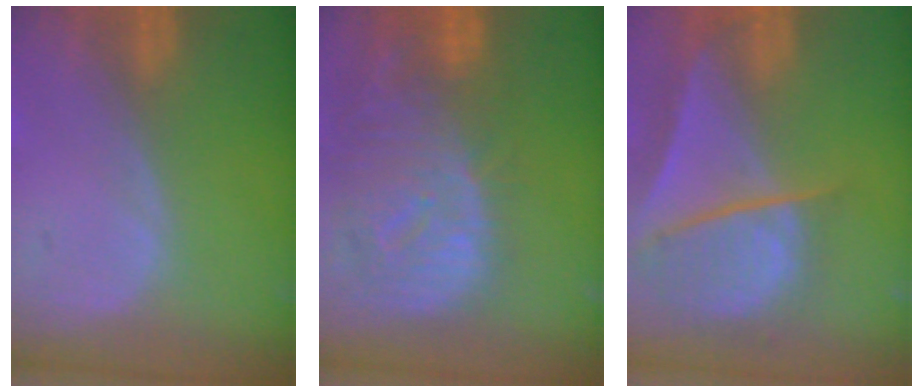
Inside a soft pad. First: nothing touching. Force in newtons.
{"total": 12.5, "press": 10.9, "slide": 6.2}
{"total": 9.7, "press": 8.3, "slide": 5.1}